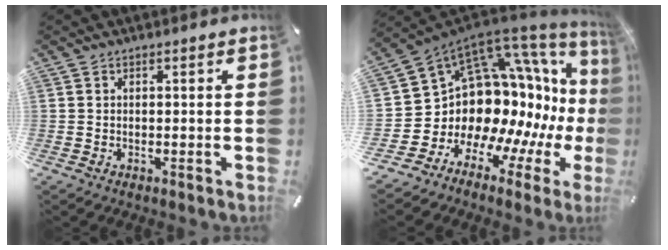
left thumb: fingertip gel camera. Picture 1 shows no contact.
{"total": 16.4, "force": [1.4, 12.9, 10.1], "torque": [-0.146, -0.097, 0.072]}